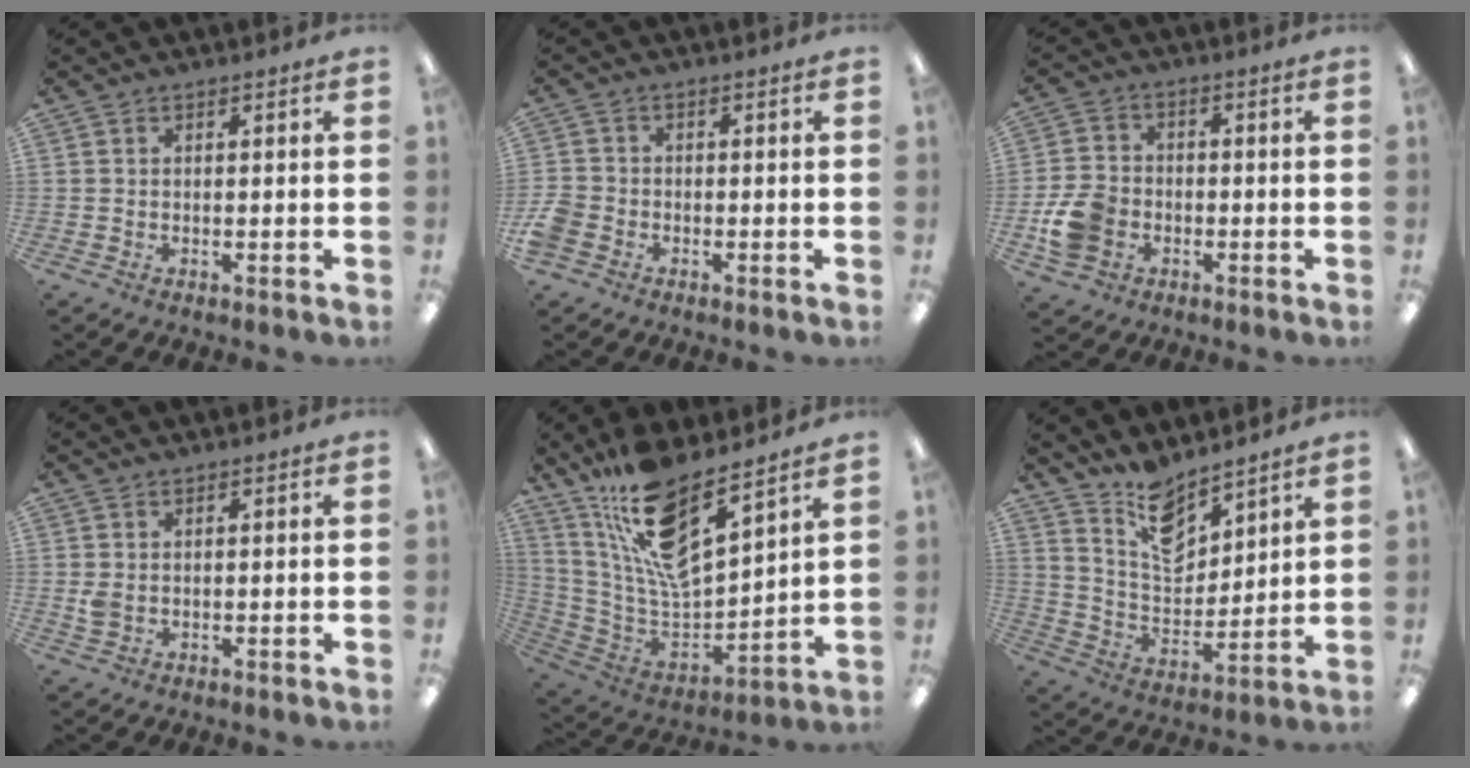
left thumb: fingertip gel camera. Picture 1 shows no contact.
{"total": 3.9, "force": [-2.1, 2.9, 1.5], "torque": [-0.034, 0.007, -0.041]}
{"total": 9.1, "force": [-2.8, 7.3, 4.7], "torque": [-0.100, 0.018, -0.052]}
{"total": 2.4, "force": [0.1, 1.6, 1.7], "torque": [-0.040, 0.000, 0.001]}
{"total": 16.6, "force": [12.0, 4.6, 10.4], "torque": [-0.210, -0.091, 0.210]}
{"total": 11.2, "force": [8.8, 5.1, 4.6], "torque": [-0.080, -0.060, 0.164]}